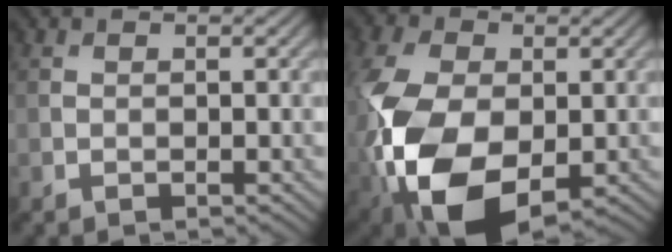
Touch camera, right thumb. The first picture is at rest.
{"total": 14.7, "force": [-3.2, 9.5, 10.8], "torque": [-0.271, -0.041, -0.055]}